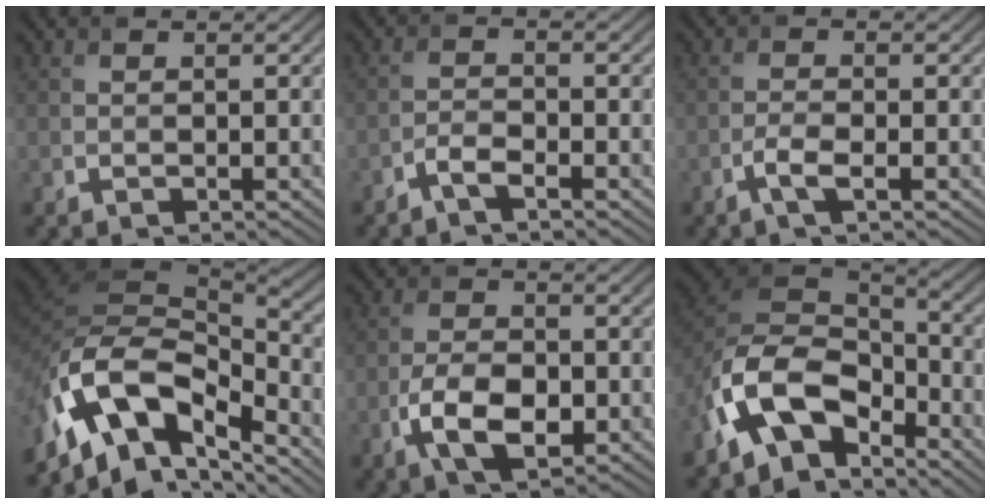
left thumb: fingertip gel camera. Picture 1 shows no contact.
{"total": 2.4, "force": [-1.8, 0.5, 1.4], "torque": [-0.034, 0.003, -0.044]}
{"total": 2.5, "force": [-1.3, 0.6, 2.0], "torque": [-0.046, 0.003, -0.030]}
{"total": 14.6, "force": [-7.1, 7.8, 10.0], "torque": [-0.228, -0.010, -0.134]}
{"total": 6.8, "force": [-2.4, 3.6, 5.2], "torque": [-0.105, -0.004, -0.049]}
{"total": 13.4, "force": [-7.1, 7.6, 8.4], "torque": [-0.190, -0.015, -0.148]}